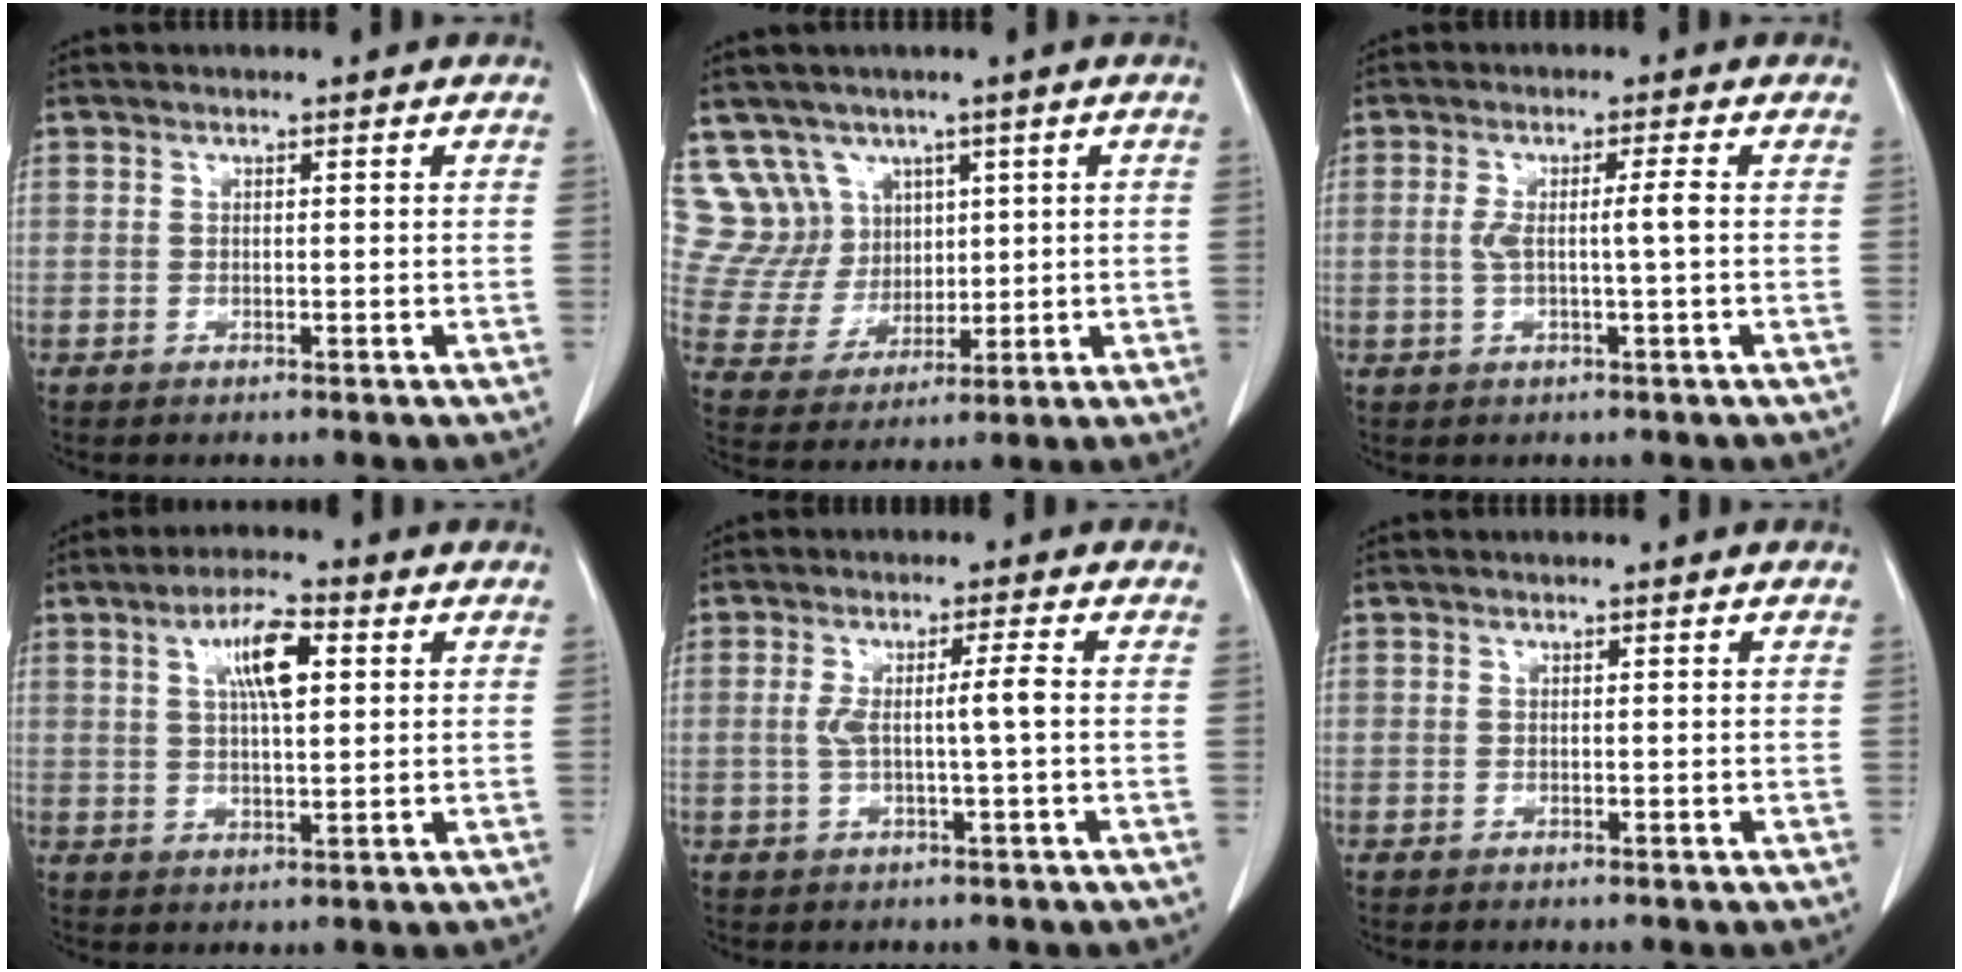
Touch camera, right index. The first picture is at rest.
{"total": 9.3, "force": [5.2, 7.7, 0.3], "torque": [-0.019, 0.038, 0.115]}
{"total": 3.6, "force": [0.0, -0.3, 3.6], "torque": [-0.067, 0.007, 0.004]}
{"total": 7.2, "force": [2.4, 1.7, 6.6], "torque": [-0.119, 0.010, 0.042]}
{"total": 4.1, "force": [-0.1, -0.3, 4.0], "torque": [-0.075, 0.009, 0.003]}
{"total": 0.0}